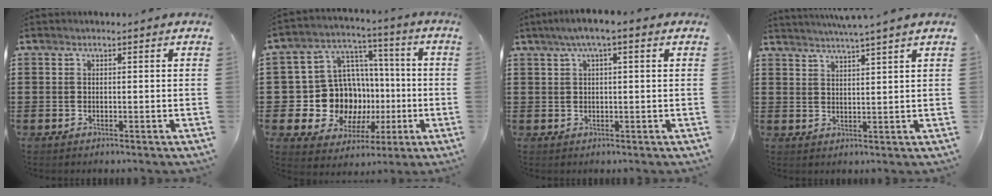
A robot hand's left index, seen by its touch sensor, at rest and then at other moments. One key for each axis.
{"total": 13.5, "fx": -1.7, "fy": 12.5, "fz": 4.9, "tx": -0.136, "ty": 0.000, "tz": -0.015}
{"total": 2.5, "fx": 0.9, "fy": 0.1, "fz": 2.4, "tx": -0.044, "ty": 0.002, "tz": 0.014}
{"total": 2.9, "fx": 2.7, "fy": -1.0, "fz": 0.6, "tx": -0.018, "ty": -0.013, "tz": 0.046}